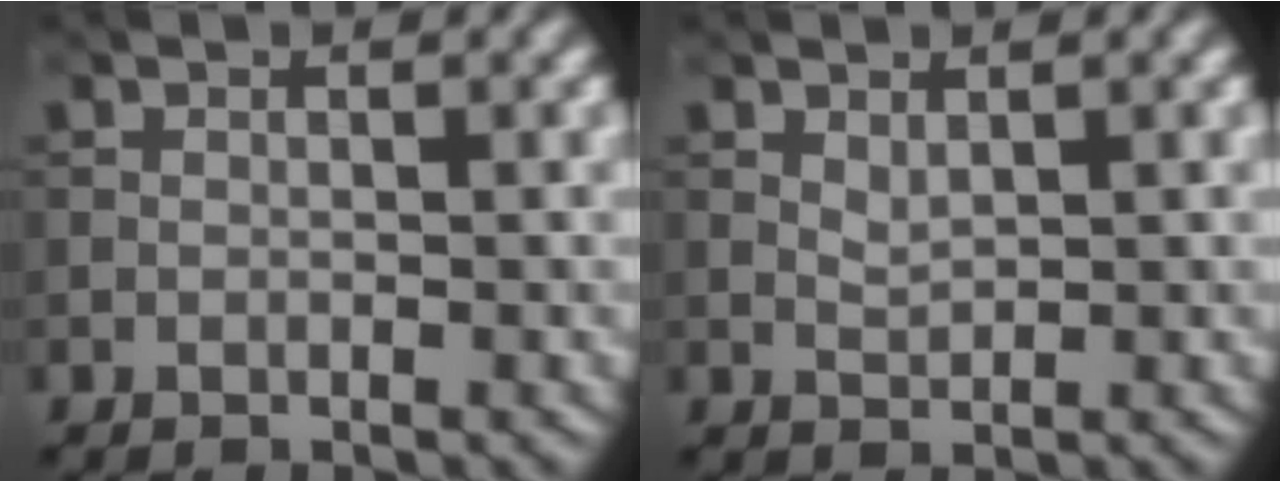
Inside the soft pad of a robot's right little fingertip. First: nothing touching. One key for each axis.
{"total": 1.0, "fx": 0.5, "fy": 0.4, "fz": 0.7, "tx": -0.021, "ty": -0.001, "tz": 0.013}